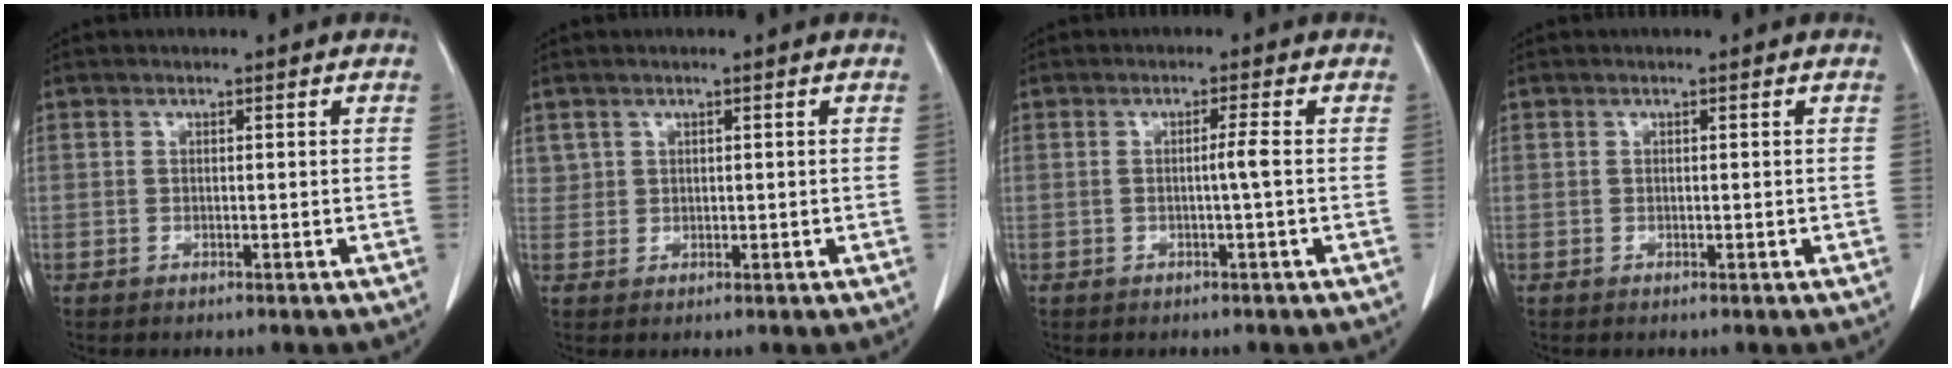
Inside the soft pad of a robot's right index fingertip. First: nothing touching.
{"total": 1.6, "force": [0.9, 1.3, 0.0], "torque": [0.012, 0.003, 0.010]}
{"total": 1.9, "force": [-0.3, -0.5, 1.7], "torque": [-0.030, -0.001, -0.006]}
{"total": 0.0}